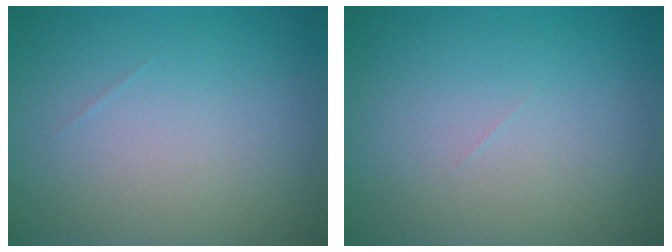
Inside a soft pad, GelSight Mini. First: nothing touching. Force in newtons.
{"total": 0.0}